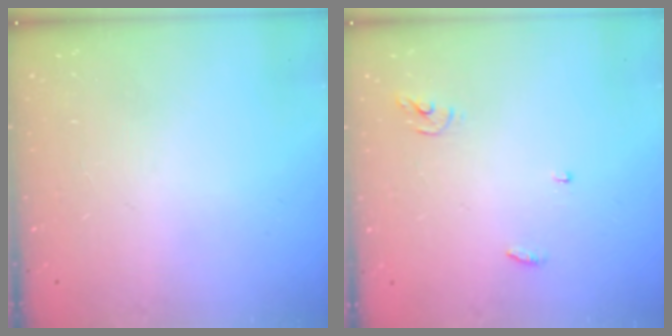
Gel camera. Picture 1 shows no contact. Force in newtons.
{"total": 3.9, "press": 3.9, "slide": 0.4}